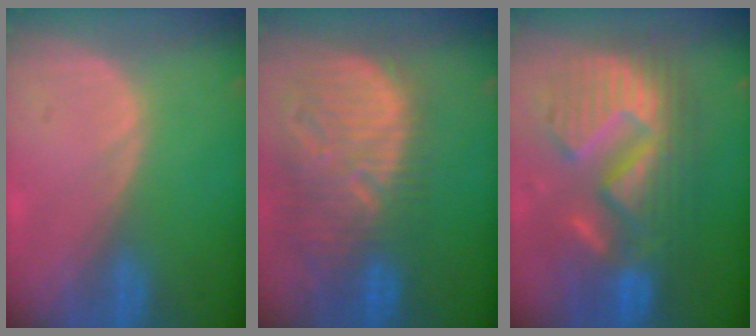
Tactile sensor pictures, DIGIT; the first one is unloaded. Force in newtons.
{"total": 13.2, "press": 11.5, "slide": 6.7}
{"total": 13.1, "press": 13.0, "slide": 1.4}